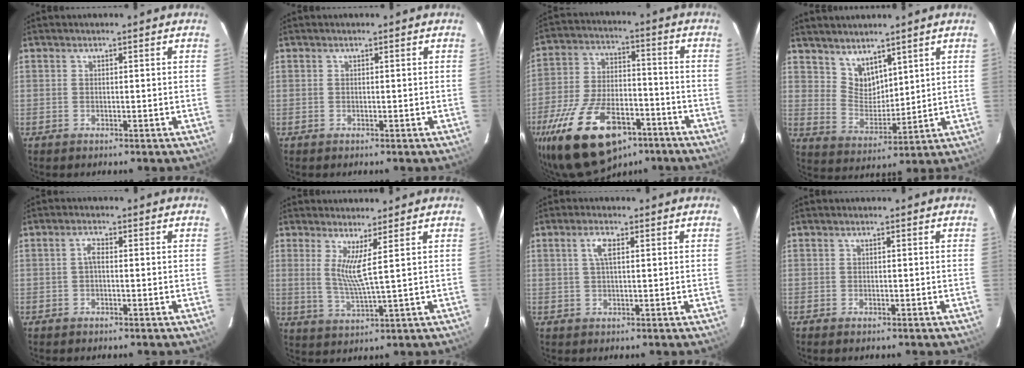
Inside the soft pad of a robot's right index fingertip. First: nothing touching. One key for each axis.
{"total": 0.0}
{"total": 24.3, "fx": -15.0, "fy": 11.9, "fz": 14.9, "tx": -0.307, "ty": -0.018, "tz": -0.238}
{"total": 7.2, "fx": 5.5, "fy": 3.8, "fz": 2.5, "tx": -0.036, "ty": 0.001, "tz": 0.115}
{"total": 1.7, "fx": -0.2, "fy": 0.8, "fz": 1.5, "tx": -0.031, "ty": 0.008, "tz": -0.005}
{"total": 5.1, "fx": 2.1, "fy": -0.7, "fz": 4.5, "tx": -0.088, "ty": -0.021, "tz": 0.038}
{"total": 3.0, "fx": 0.9, "fy": 1.0, "fz": 2.6, "tx": -0.054, "ty": 0.006, "tz": 0.018}
{"total": 0.5, "fx": -0.4, "fy": 0.3, "fz": 0.2, "tx": -0.005, "ty": -0.002, "tz": -0.007}